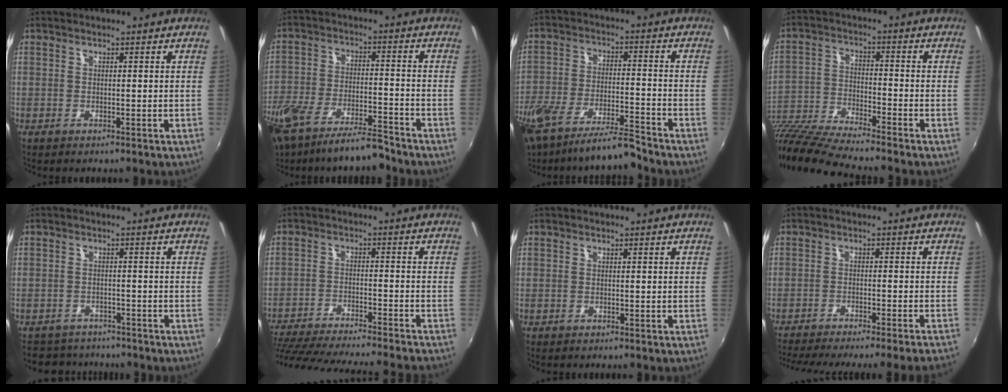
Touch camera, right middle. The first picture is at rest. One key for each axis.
{"total": 15.3, "fx": -12.2, "fy": 4.0, "fz": 8.4, "tx": -0.196, "ty": -0.022, "tz": -0.217}
{"total": 14.1, "fx": -11.8, "fy": 2.2, "fz": 7.3, "tx": -0.172, "ty": -0.019, "tz": -0.214}
{"total": 14.5, "fx": -12.6, "fy": 0.8, "fz": 7.1, "tx": -0.161, "ty": -0.034, "tz": -0.245}
{"total": 6.9, "fx": -6.2, "fy": 2.8, "fz": 1.1, "tx": -0.035, "ty": 0.003, "tz": -0.095}
{"total": 22.9, "fx": -20.2, "fy": 1.8, "fz": 10.6, "tx": -0.203, "ty": -0.039, "tz": -0.304}
{"total": 0.0}
{"total": 16.2, "fx": -14.7, "fy": -1.4, "fz": 6.8, "tx": -0.136, "ty": -0.026, "tz": -0.215}